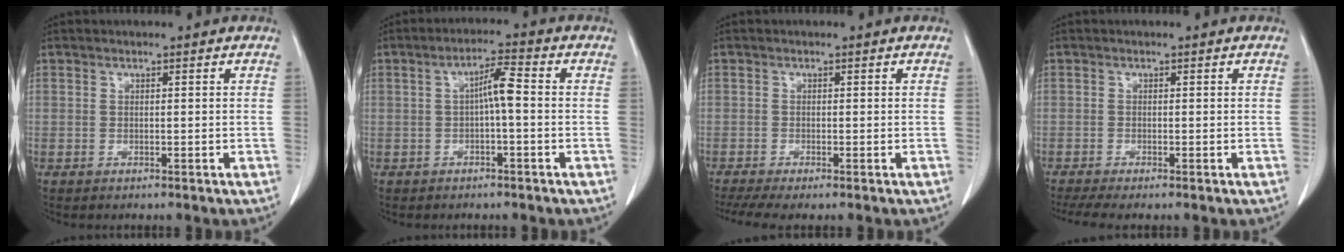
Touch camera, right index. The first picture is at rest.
{"total": 4.2, "force": [-0.1, 0.4, 4.1], "torque": [-0.070, 0.012, -0.002]}
{"total": 4.1, "force": [-3.0, 0.4, 2.8], "torque": [-0.054, -0.007, -0.052]}
{"total": 3.4, "force": [-2.6, 0.1, 2.1], "torque": [-0.039, -0.007, -0.047]}